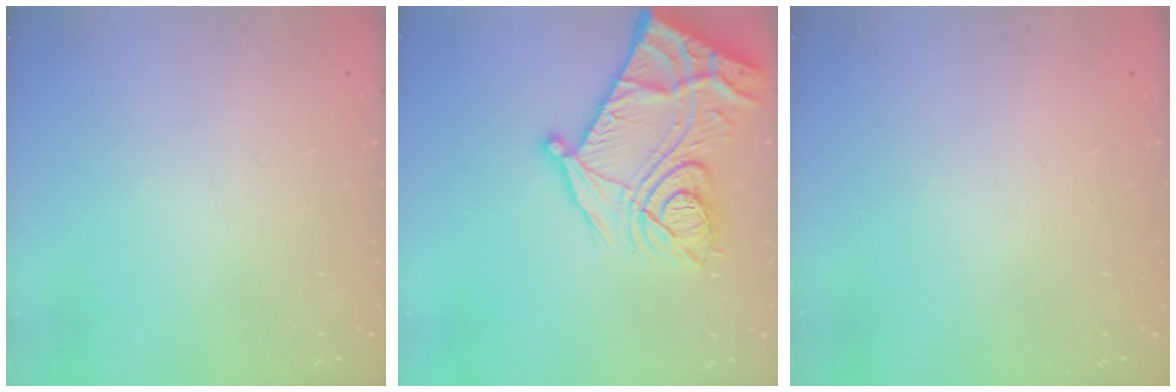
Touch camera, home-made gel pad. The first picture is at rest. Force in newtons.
{"total": 27.1, "press": 27.1, "slide": 0.8}
{"total": 1.6, "press": 1.6, "slide": 0.1}